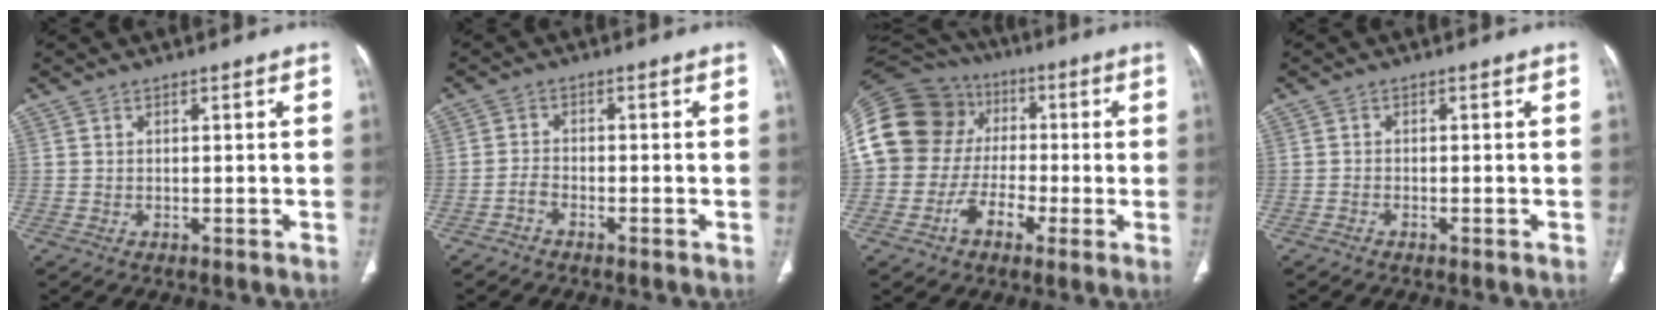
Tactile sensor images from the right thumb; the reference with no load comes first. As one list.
[{"total": 1.7, "force": [-1.4, 0.7, 0.7], "torque": [-0.014, 0.014, -0.028]}, {"total": 22.2, "force": [-1.8, 19.8, 9.9], "torque": [-0.206, 0.079, -0.028]}, {"total": 0.5, "force": [-0.5, 0.2, 0.0], "torque": [-0.001, 0.002, -0.011]}]